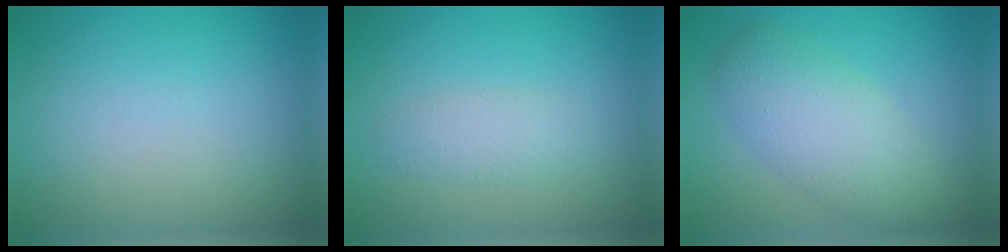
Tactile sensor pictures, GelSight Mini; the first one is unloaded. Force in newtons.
{"total": 1.9, "press": 1.9, "slide": 0.1}
{"total": 5.3, "press": 5.3, "slide": 0.3}